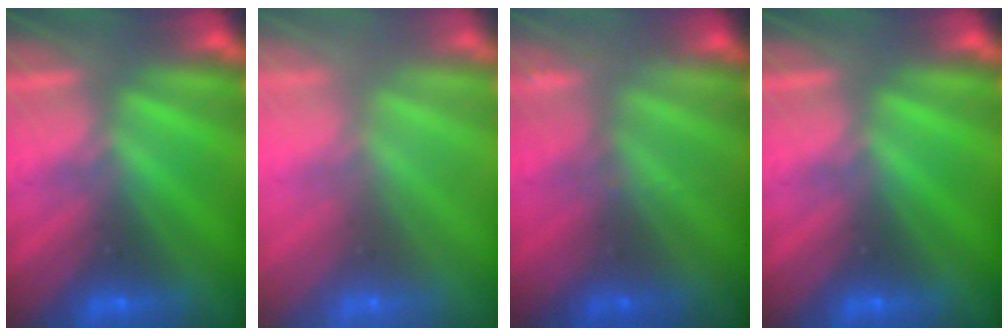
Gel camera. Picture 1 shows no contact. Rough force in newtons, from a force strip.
{"total": 7.6}
{"total": 2.3}
{"total": 0.0}